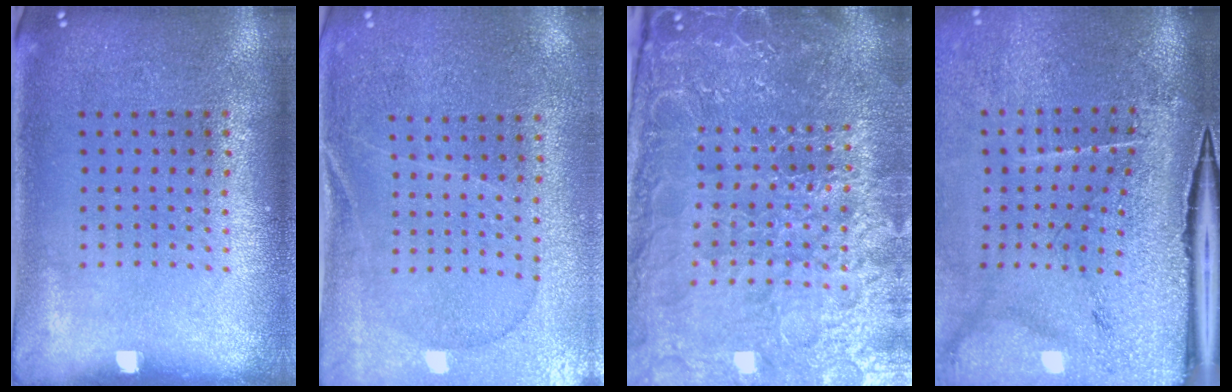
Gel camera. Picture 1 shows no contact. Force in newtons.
{"total": 0.5, "press": 0.4, "slide": 0.4}
{"total": 5.8, "press": 5.2, "slide": 2.6}
{"total": 4.3, "press": 3.5, "slide": 2.5}